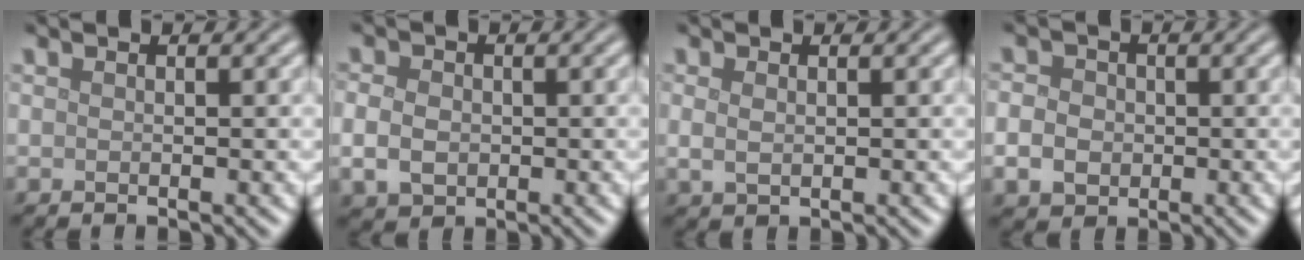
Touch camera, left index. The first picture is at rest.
{"total": 2.9, "force": [-0.3, 2.3, 1.7], "torque": [-0.035, -0.001, -0.009]}
{"total": 1.3, "force": [0.3, 0.8, 0.9], "torque": [-0.023, -0.003, 0.009]}
{"total": 3.2, "force": [-0.5, 2.8, 1.6], "torque": [-0.025, 0.000, -0.013]}